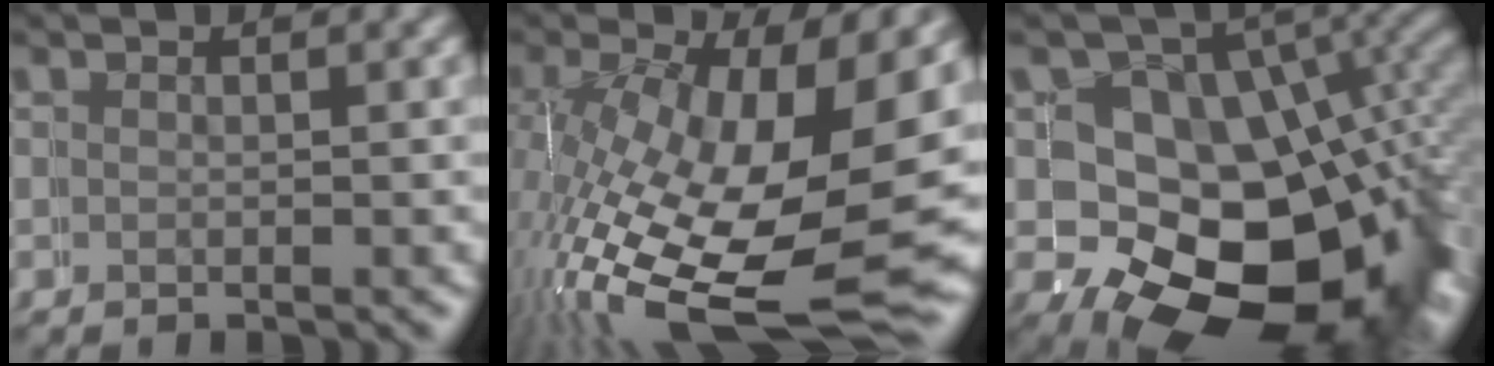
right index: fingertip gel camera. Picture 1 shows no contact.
{"total": 14.6, "force": [-5.0, 7.2, 11.6], "torque": [-0.224, -0.075, -0.035]}
{"total": 20.1, "force": [-4.6, 14.7, 12.9], "torque": [-0.209, -0.088, -0.035]}